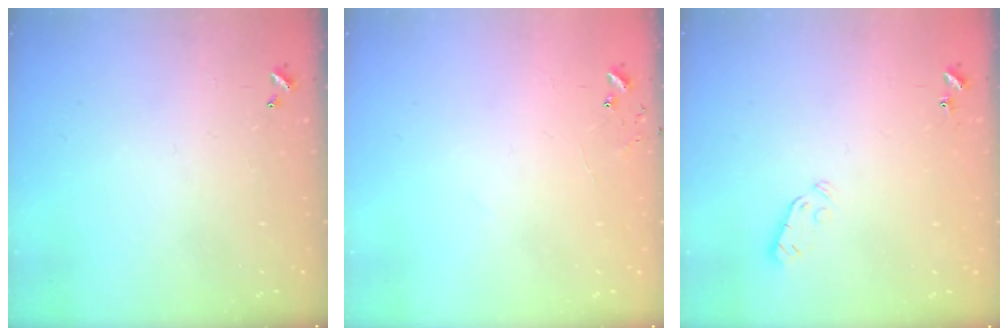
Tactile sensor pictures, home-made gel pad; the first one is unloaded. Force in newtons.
{"total": 6.3, "press": 6.3, "slide": 0.5}
{"total": 3.0, "press": 2.9, "slide": 0.9}